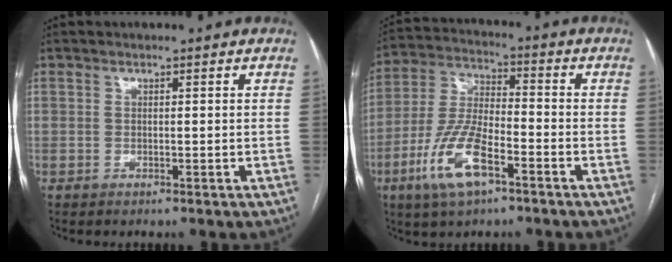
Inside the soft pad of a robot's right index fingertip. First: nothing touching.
{"total": 12.2, "force": [-5.9, 3.8, 10.0], "torque": [-0.219, -0.004, -0.111]}